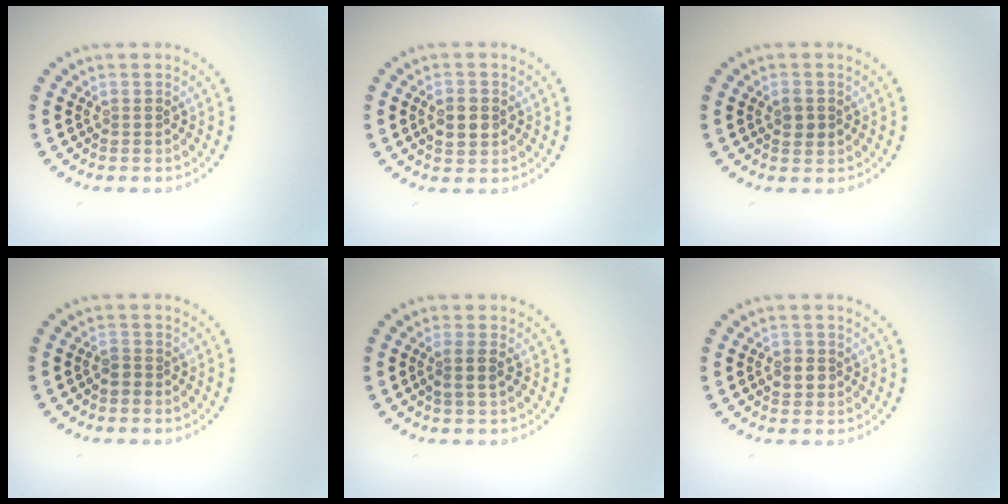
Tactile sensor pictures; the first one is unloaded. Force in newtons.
{"total": 2.4, "press": 2.3, "slide": 0.2}
{"total": 1.6, "press": 1.6, "slide": 0.2}
{"total": 0.8, "press": 0.6, "slide": 0.5}
{"total": 1.5, "press": 1.3, "slide": 0.8}
{"total": 1.6, "press": 1.6, "slide": 0.2}